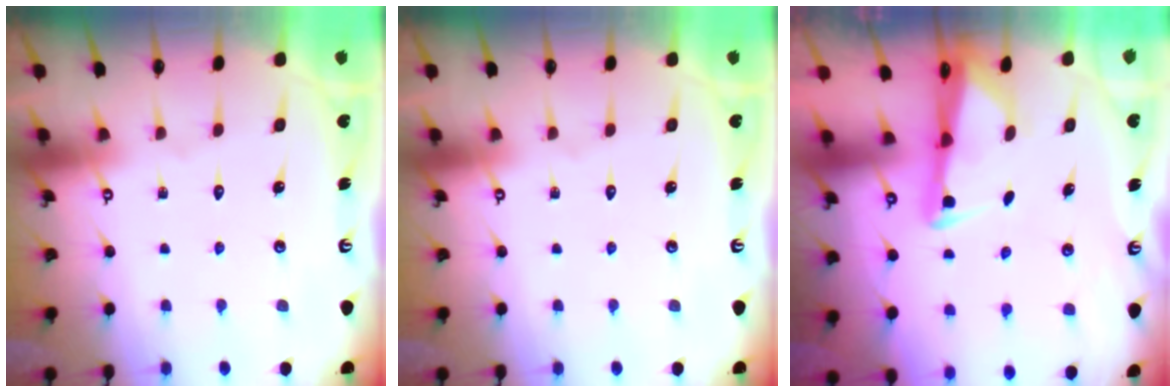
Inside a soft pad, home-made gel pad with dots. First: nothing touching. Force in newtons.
{"total": 0.0}
{"total": 2.7, "press": 2.6, "slide": 0.5}